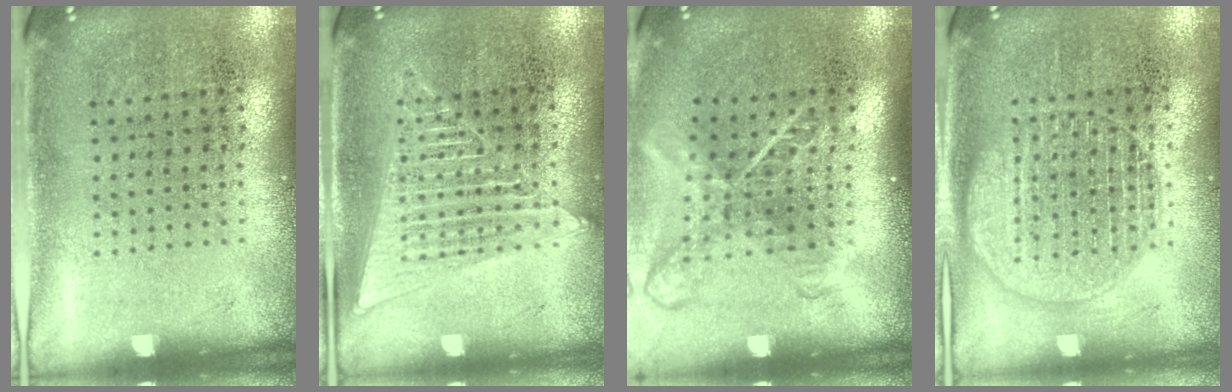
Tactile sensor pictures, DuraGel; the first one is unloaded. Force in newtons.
{"total": 1.4, "press": 1.4, "slide": 0.3}
{"total": 1.8, "press": 1.4, "slide": 1.2}
{"total": 1.6, "press": 1.6, "slide": 0.1}